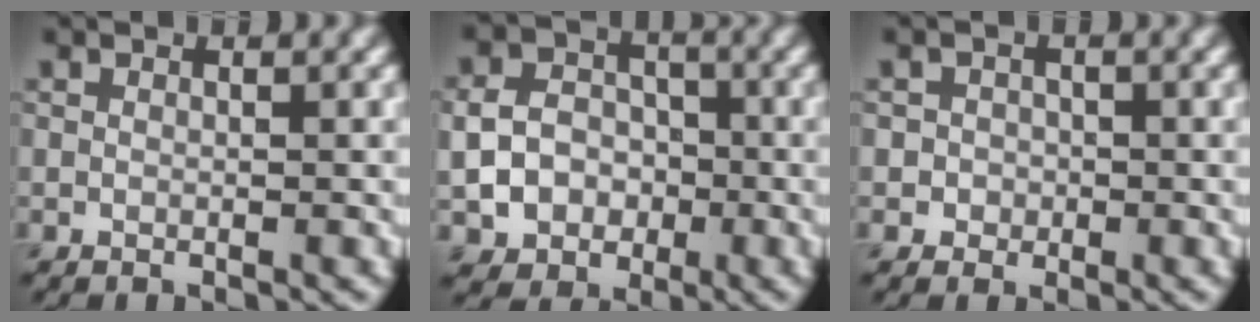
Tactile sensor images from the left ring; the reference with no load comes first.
{"total": 5.2, "force": [-1.0, 4.4, 2.5], "torque": [-0.036, -0.004, -0.019]}
{"total": 1.7, "force": [-0.3, 1.6, 0.2], "torque": [0.014, 0.000, -0.015]}